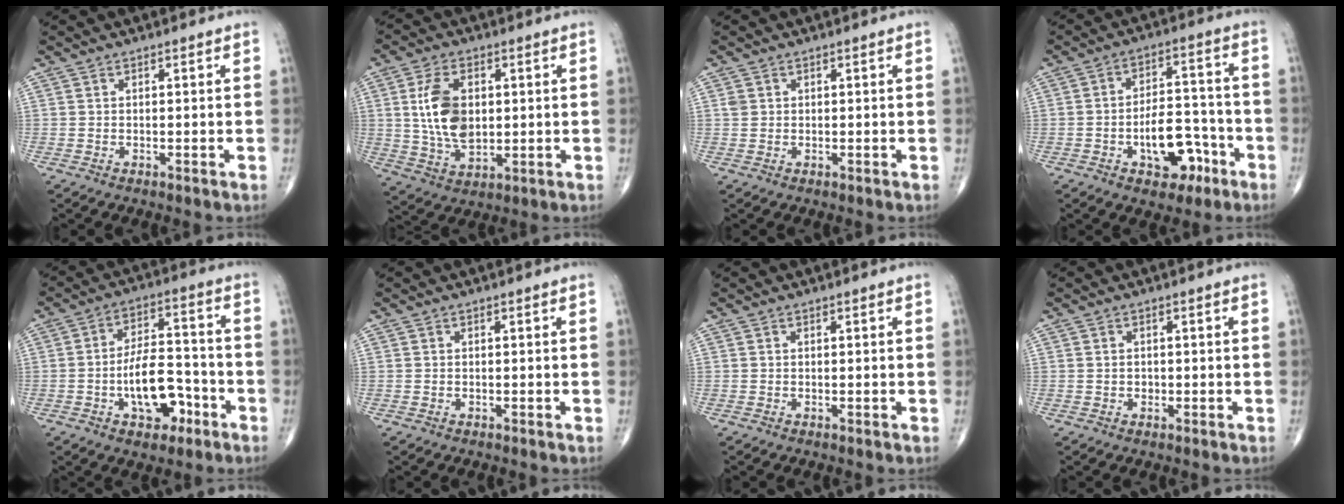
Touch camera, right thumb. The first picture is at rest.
{"total": 11.3, "force": [1.6, 6.8, 8.9], "torque": [-0.160, -0.009, 0.037]}
{"total": 1.2, "force": [0.4, 1.1, 0.5], "torque": [-0.005, 0.001, 0.007]}
{"total": 11.2, "force": [-4.7, 6.3, 7.9], "torque": [-0.092, 0.048, -0.066]}
{"total": 11.7, "force": [-4.3, 6.3, 8.9], "torque": [-0.123, 0.042, -0.068]}
{"total": 0.0}
{"total": 0.0}
{"total": 1.0, "force": [-0.1, 0.9, 0.5], "torque": [-0.006, 0.002, -0.001]}